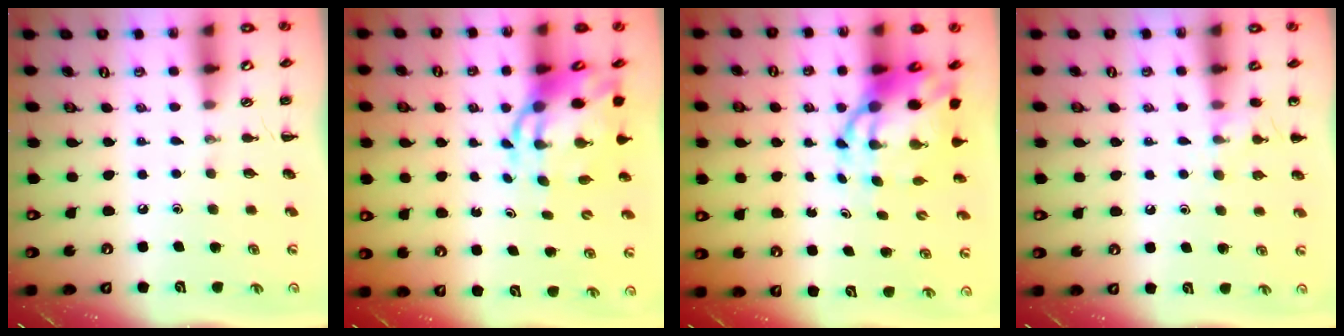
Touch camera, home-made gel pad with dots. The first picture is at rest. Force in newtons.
{"total": 8.2, "press": 8.0, "slide": 1.9}
{"total": 10.5, "press": 10.1, "slide": 3.0}
{"total": 7.6, "press": 7.4, "slide": 1.9}